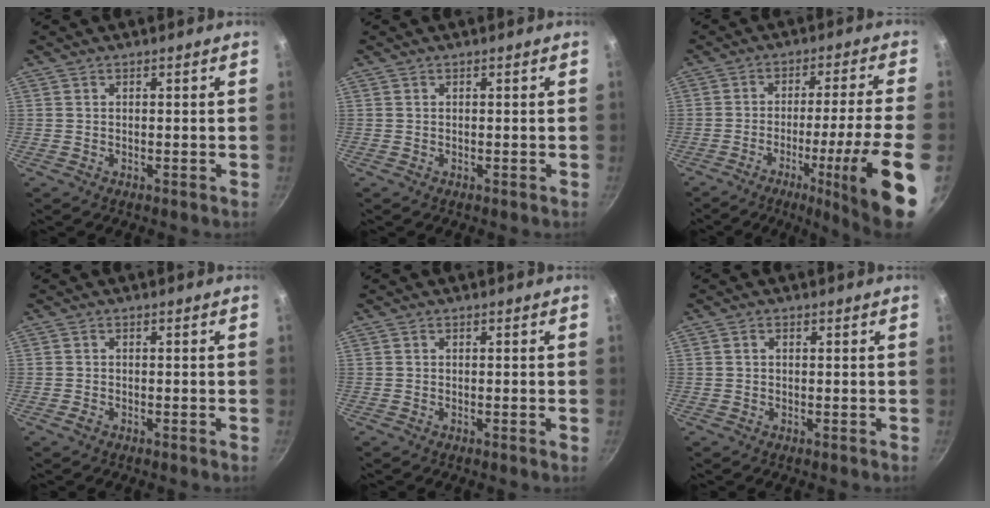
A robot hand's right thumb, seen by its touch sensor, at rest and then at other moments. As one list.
[{"total": 0.0}, {"total": 17.3, "force": [-6.5, 0.5, 16.0], "torque": [-0.227, 0.020, -0.093]}, {"total": 0.9, "force": [-0.6, 0.3, 0.6], "torque": [-0.023, 0.005, -0.016]}, {"total": 0.6, "force": [-0.2, -0.1, 0.6], "torque": [-0.010, -0.001, -0.006]}, {"total": 0.9, "force": [0.2, 0.7, 0.6], "torque": [-0.010, 0.005, 0.003]}]